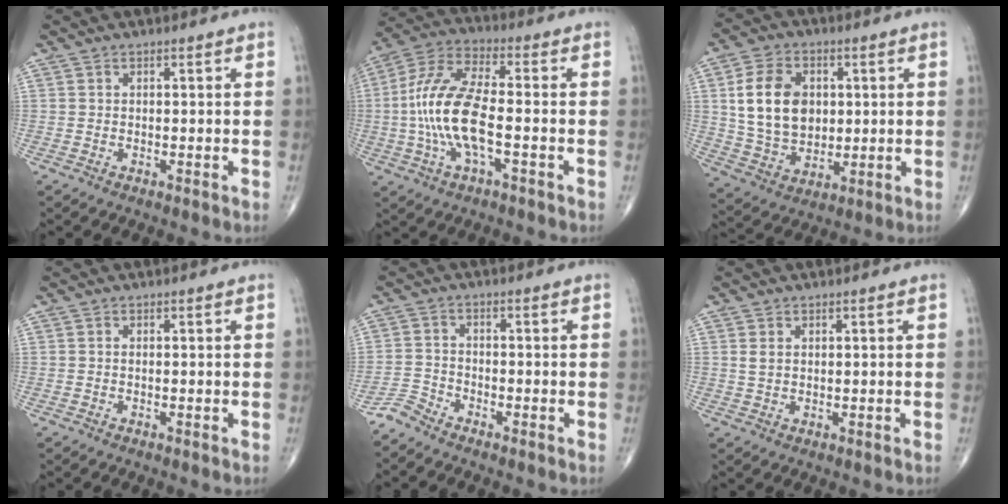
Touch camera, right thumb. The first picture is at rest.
{"total": 14.6, "force": [-2.3, 5.2, 13.5], "torque": [-0.294, 0.030, -0.047]}
{"total": 13.8, "force": [2.5, 9.9, 9.3], "torque": [-0.141, -0.007, 0.052]}
{"total": 0.0}
{"total": 2.9, "force": [-2.8, 0.4, 0.2], "torque": [-0.008, -0.006, -0.066]}
{"total": 1.6, "force": [0.7, 1.1, 1.0], "torque": [-0.019, 0.003, 0.020]}